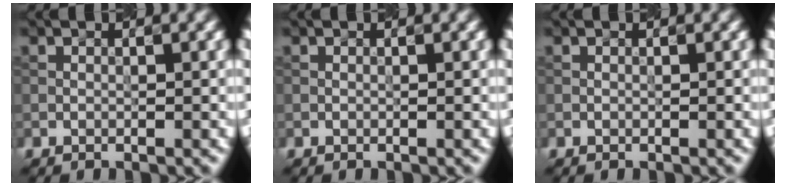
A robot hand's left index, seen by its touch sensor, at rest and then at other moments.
{"total": 0.0}
{"total": 0.0}